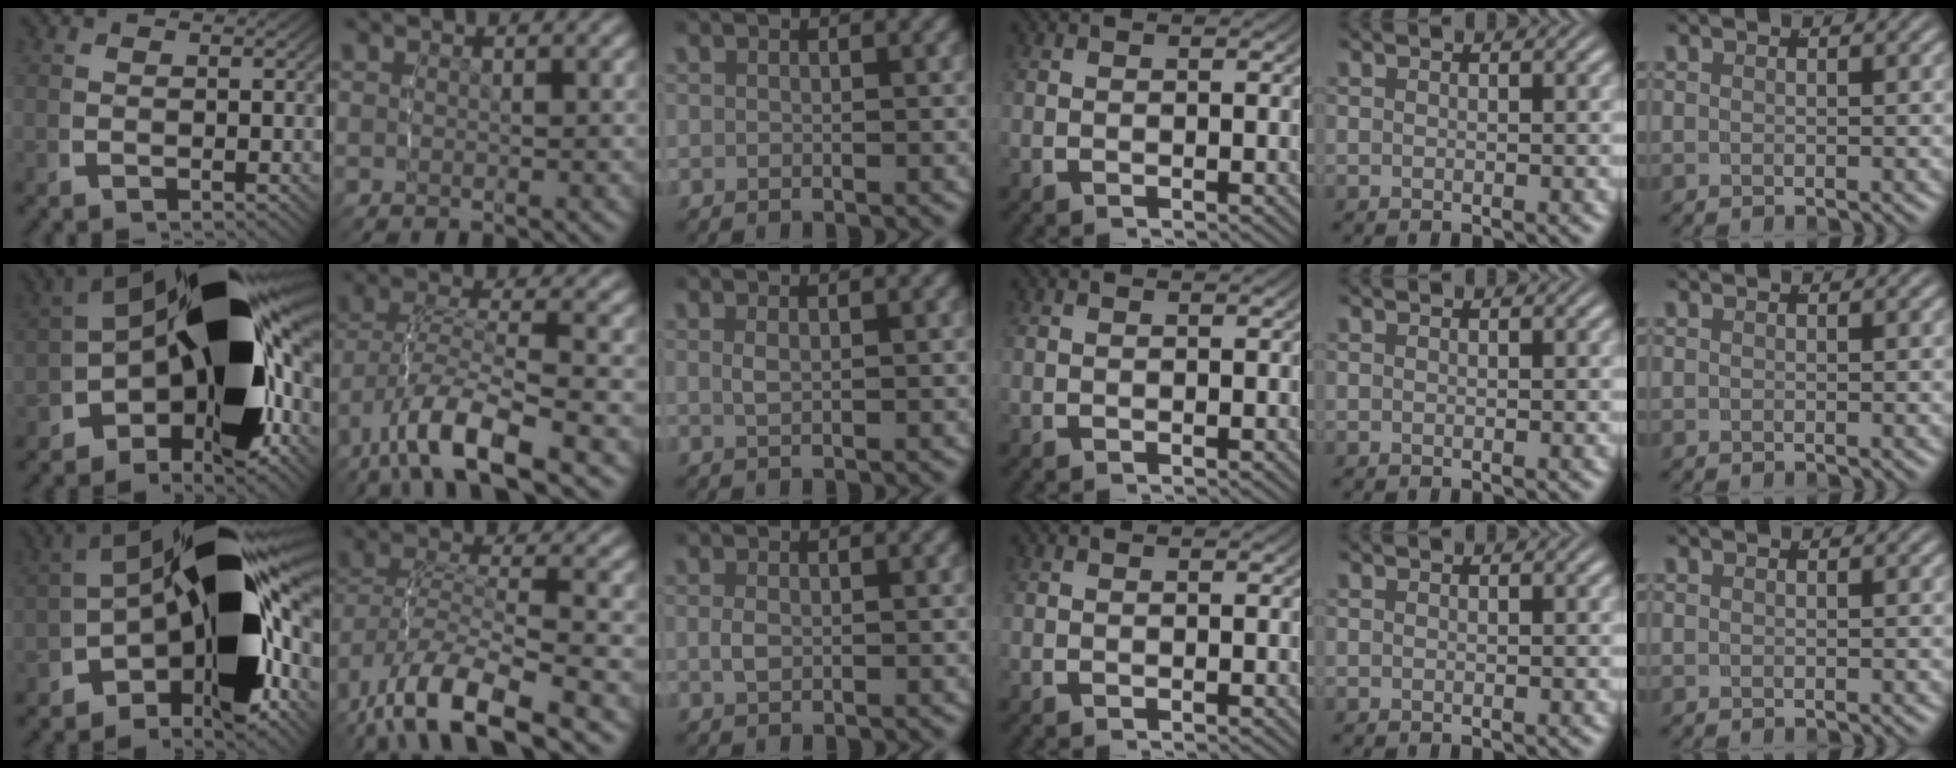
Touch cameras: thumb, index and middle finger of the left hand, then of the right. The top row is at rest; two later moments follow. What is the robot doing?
{"motion": "lift_and_place", "object": "legos"}